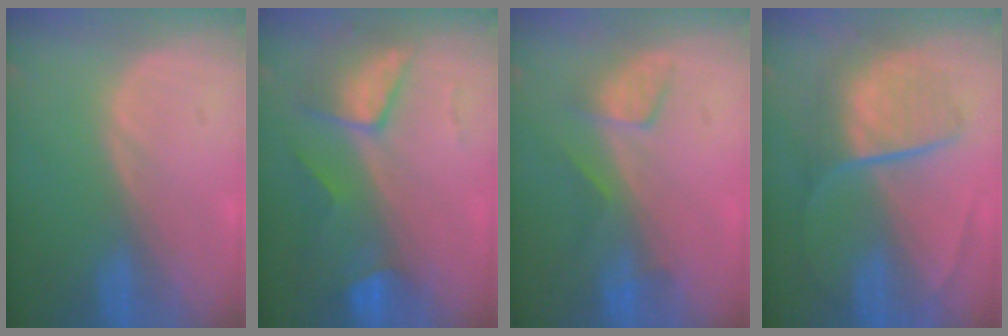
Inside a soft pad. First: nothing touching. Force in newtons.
{"total": 7.6, "press": 6.7, "slide": 3.5}
{"total": 3.9, "press": 3.7, "slide": 1.4}
{"total": 8.0, "press": 7.4, "slide": 2.9}